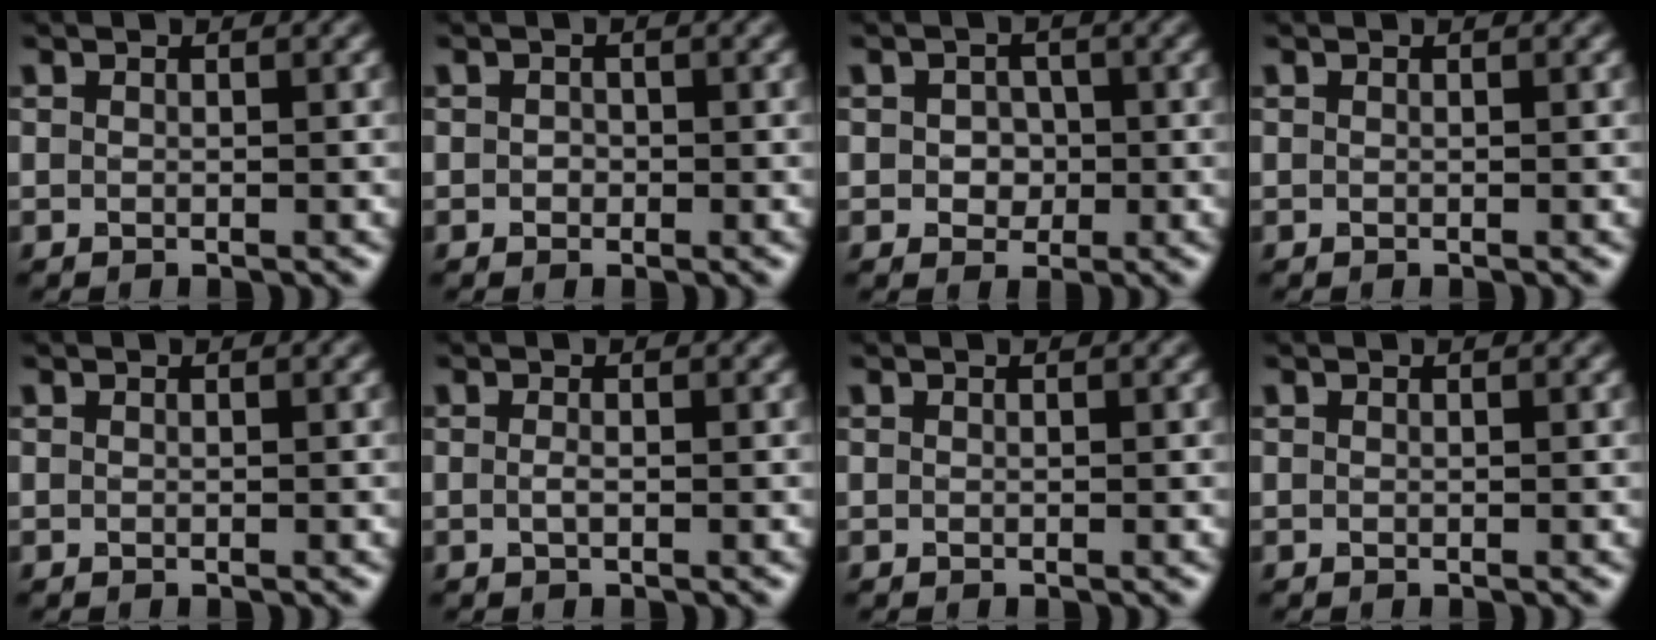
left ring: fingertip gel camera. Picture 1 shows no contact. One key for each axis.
{"total": 0.7, "fx": -0.1, "fy": 0.7, "fz": 0.3, "tx": -0.002, "ty": -0.004, "tz": -0.003}
{"total": 2.0, "fx": -0.1, "fy": 1.7, "fz": 0.9, "tx": -0.009, "ty": -0.002, "tz": -0.003}
{"total": 0.0}
{"total": 0.0}
{"total": 0.7, "fx": -0.1, "fy": 0.2, "fz": 0.7, "tx": -0.016, "ty": -0.001, "tz": -0.003}
{"total": 0.0}
{"total": 0.0}